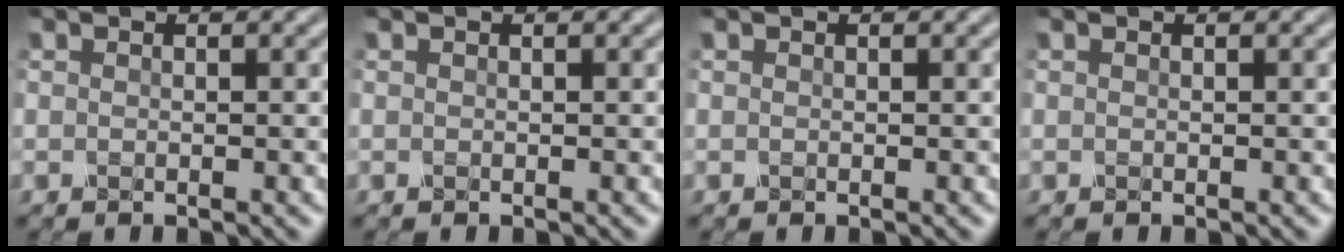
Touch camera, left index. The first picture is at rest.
{"total": 0.0}
{"total": 0.0}
{"total": 0.0}